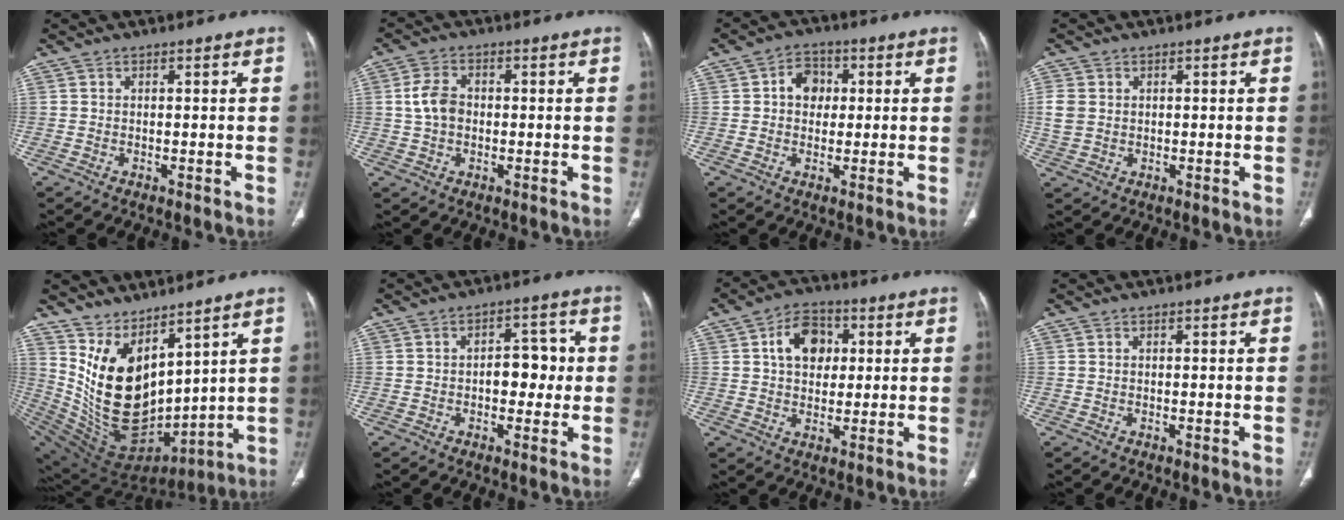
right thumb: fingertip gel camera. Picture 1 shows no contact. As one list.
[{"total": 5.3, "force": [0.1, 3.9, 3.6], "torque": [-0.069, 0.012, -0.004]}, {"total": 5.8, "force": [0.9, 4.7, 3.2], "torque": [-0.021, 0.007, 0.009]}, {"total": 4.2, "force": [0.6, 3.4, 2.3], "torque": [-0.052, 0.003, 0.016]}, {"total": 17.0, "force": [8.7, 8.7, 11.8], "torque": [-0.172, -0.082, 0.195]}, {"total": 6.6, "force": [-0.3, 4.2, 5.0], "torque": [-0.035, 0.020, -0.009]}, {"total": 9.2, "force": [2.3, 6.6, 6.0], "torque": [-0.069, 0.005, 0.033]}, {"total": 0.0}]